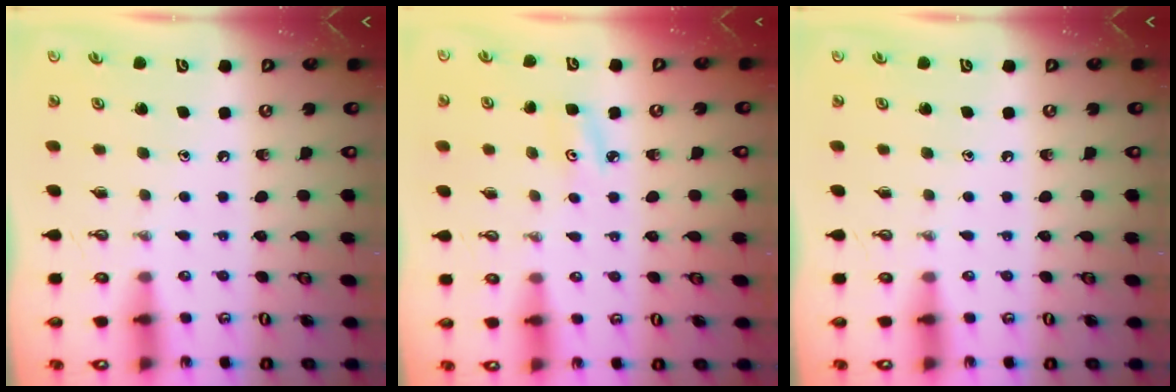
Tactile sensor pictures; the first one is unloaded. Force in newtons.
{"total": 4.2, "press": 4.2, "slide": 0.4}
{"total": 0.0}